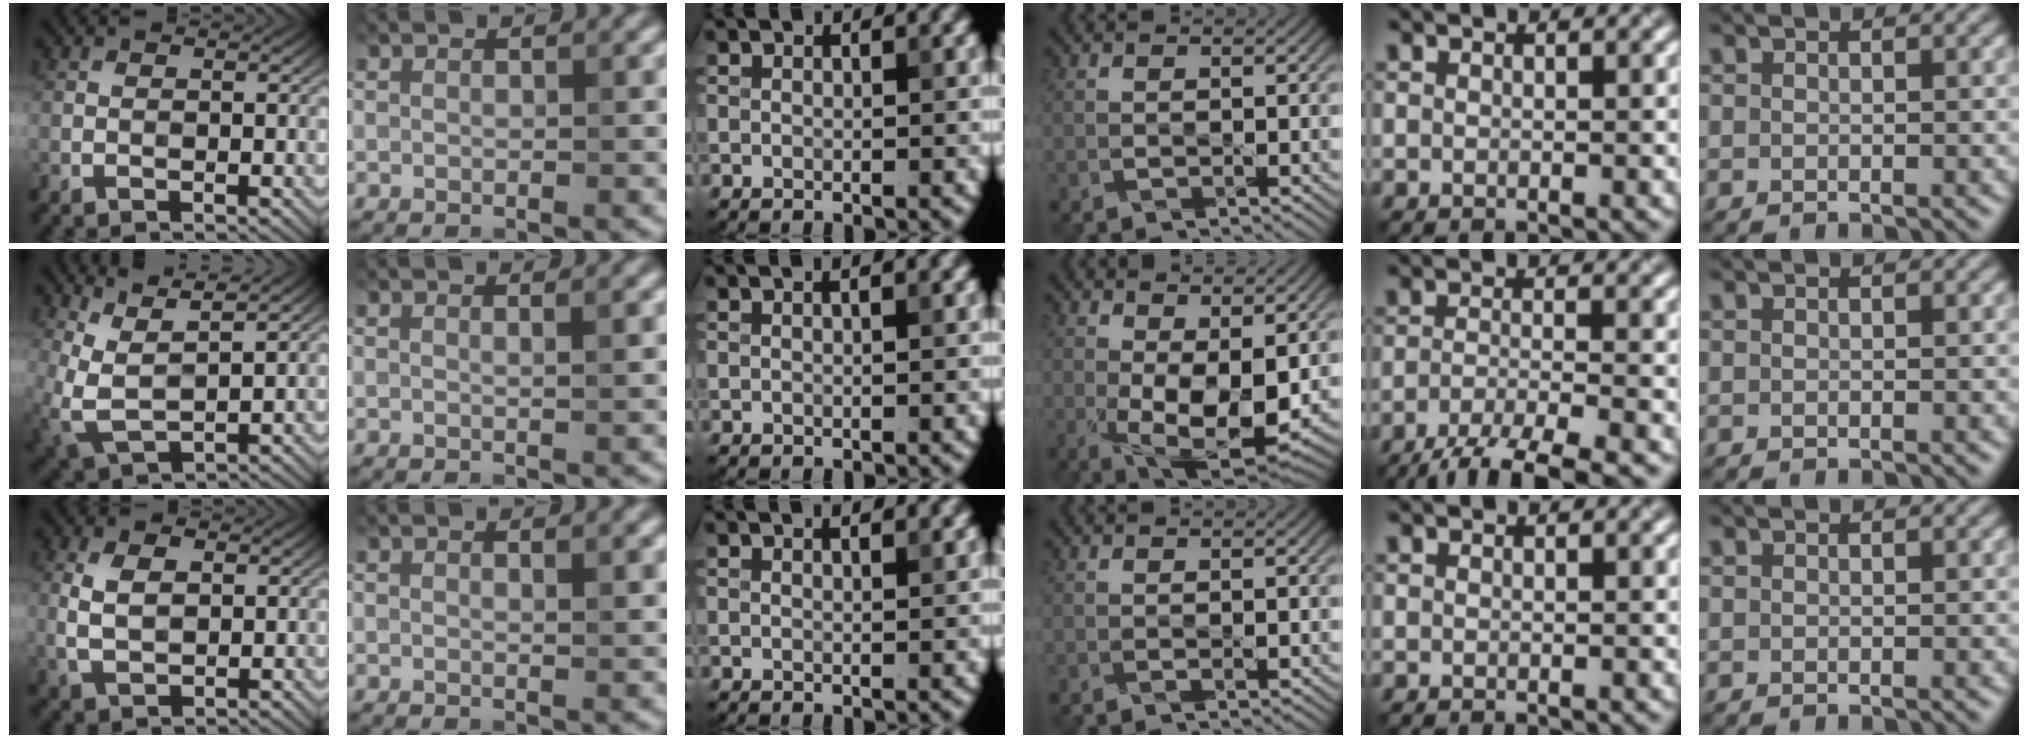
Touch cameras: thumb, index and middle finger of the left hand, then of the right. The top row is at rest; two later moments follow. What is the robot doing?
{"motion": "disassemble", "object": "velcro strap"}